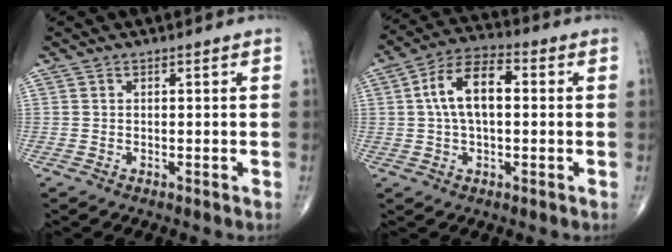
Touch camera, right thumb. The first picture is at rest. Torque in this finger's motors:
{"motor_torque": [0.57, 2.60, 0.84, -0.03, 0.16]}